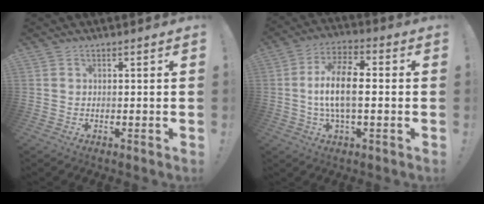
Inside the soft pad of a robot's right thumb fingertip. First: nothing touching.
{"total": 12.0, "force": [-0.8, 5.1, 10.8], "torque": [-0.204, 0.010, -0.015]}